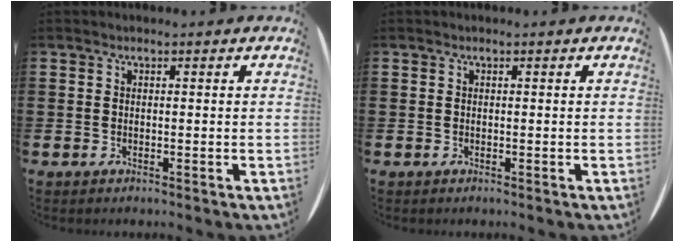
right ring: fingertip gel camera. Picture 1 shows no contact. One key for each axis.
{"total": 0.0}